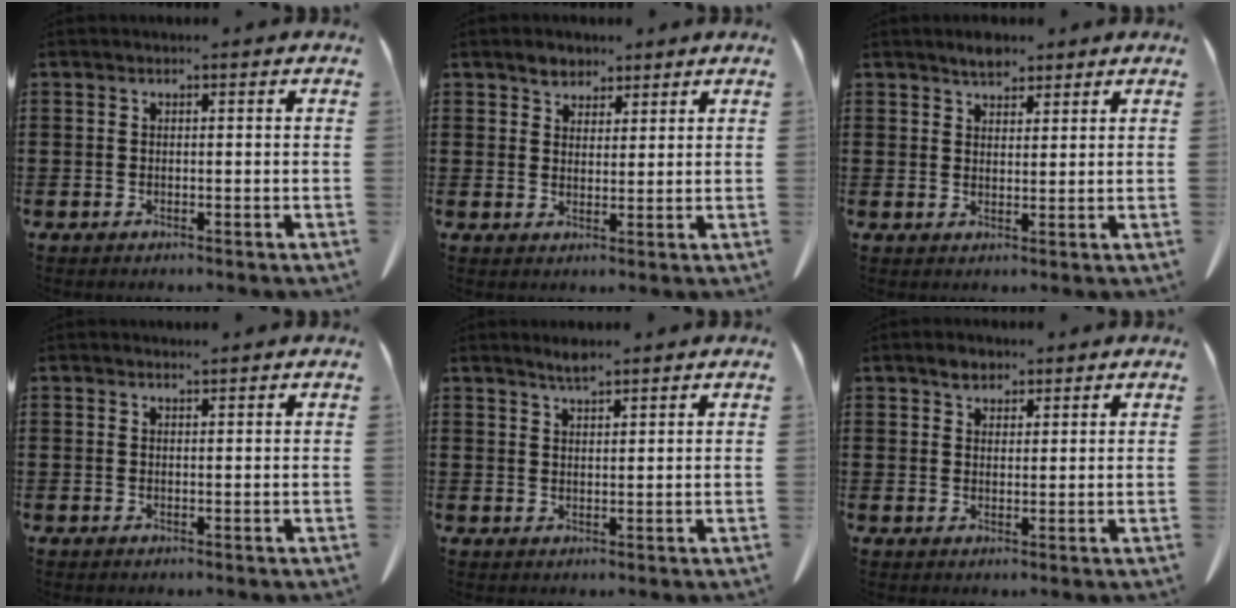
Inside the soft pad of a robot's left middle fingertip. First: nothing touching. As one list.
[{"total": 2.9, "force": [2.4, 1.6, 0.6], "torque": [-0.020, 0.009, 0.046]}, {"total": 2.8, "force": [2.6, 0.9, 0.5], "torque": [-0.015, -0.001, 0.049]}, {"total": 0.7, "force": [0.6, -0.1, 0.2], "torque": [-0.007, -0.002, 0.013]}, {"total": 2.2, "force": [2.0, 0.2, 1.0], "torque": [-0.023, 0.000, 0.037]}, {"total": 2.3, "force": [1.9, 1.1, 0.7], "torque": [-0.010, 0.001, 0.034]}]